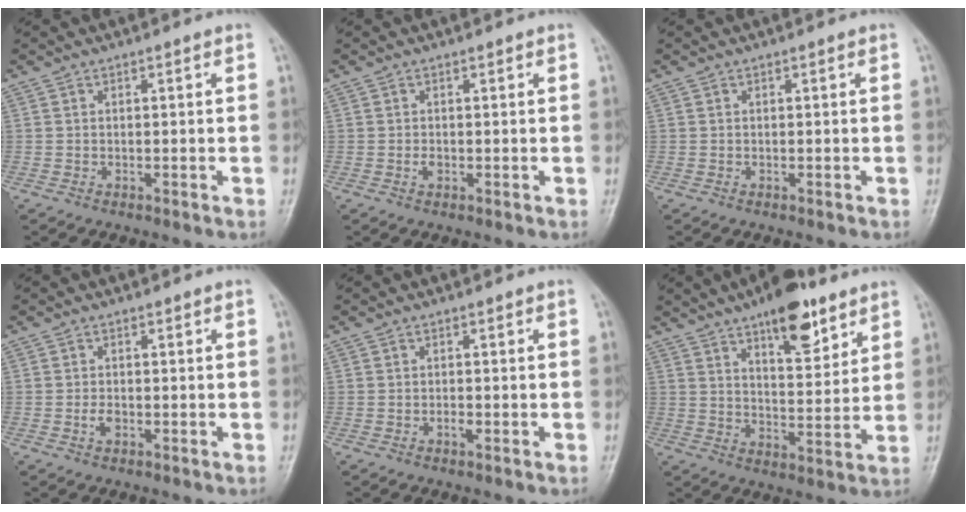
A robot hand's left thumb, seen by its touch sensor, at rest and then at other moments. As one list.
[{"total": 1.0, "force": [-0.1, 0.7, 0.7], "torque": [-0.011, -0.001, -0.002]}, {"total": 0.0}, {"total": 1.6, "force": [-0.4, 1.0, 1.2], "torque": [-0.020, 0.000, -0.008]}, {"total": 1.0, "force": [-0.3, 0.5, 0.7], "torque": [-0.013, 0.000, -0.006]}, {"total": 12.8, "force": [8.2, 4.9, 8.6], "torque": [-0.099, -0.047, 0.127]}]